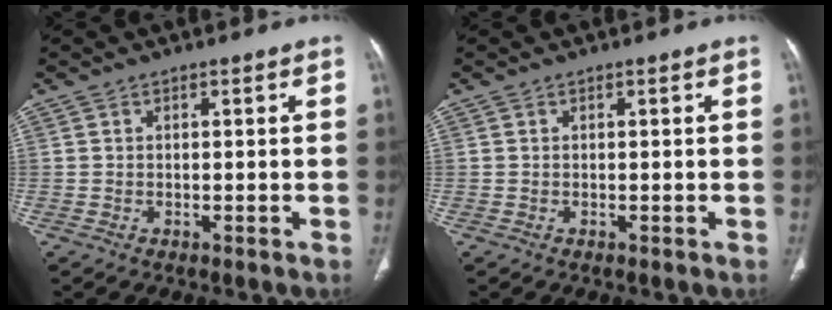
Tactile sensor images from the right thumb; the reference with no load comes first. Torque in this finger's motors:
{"motor_torque": [1.35, 1.27, 0.01, -0.01, 0.03]}